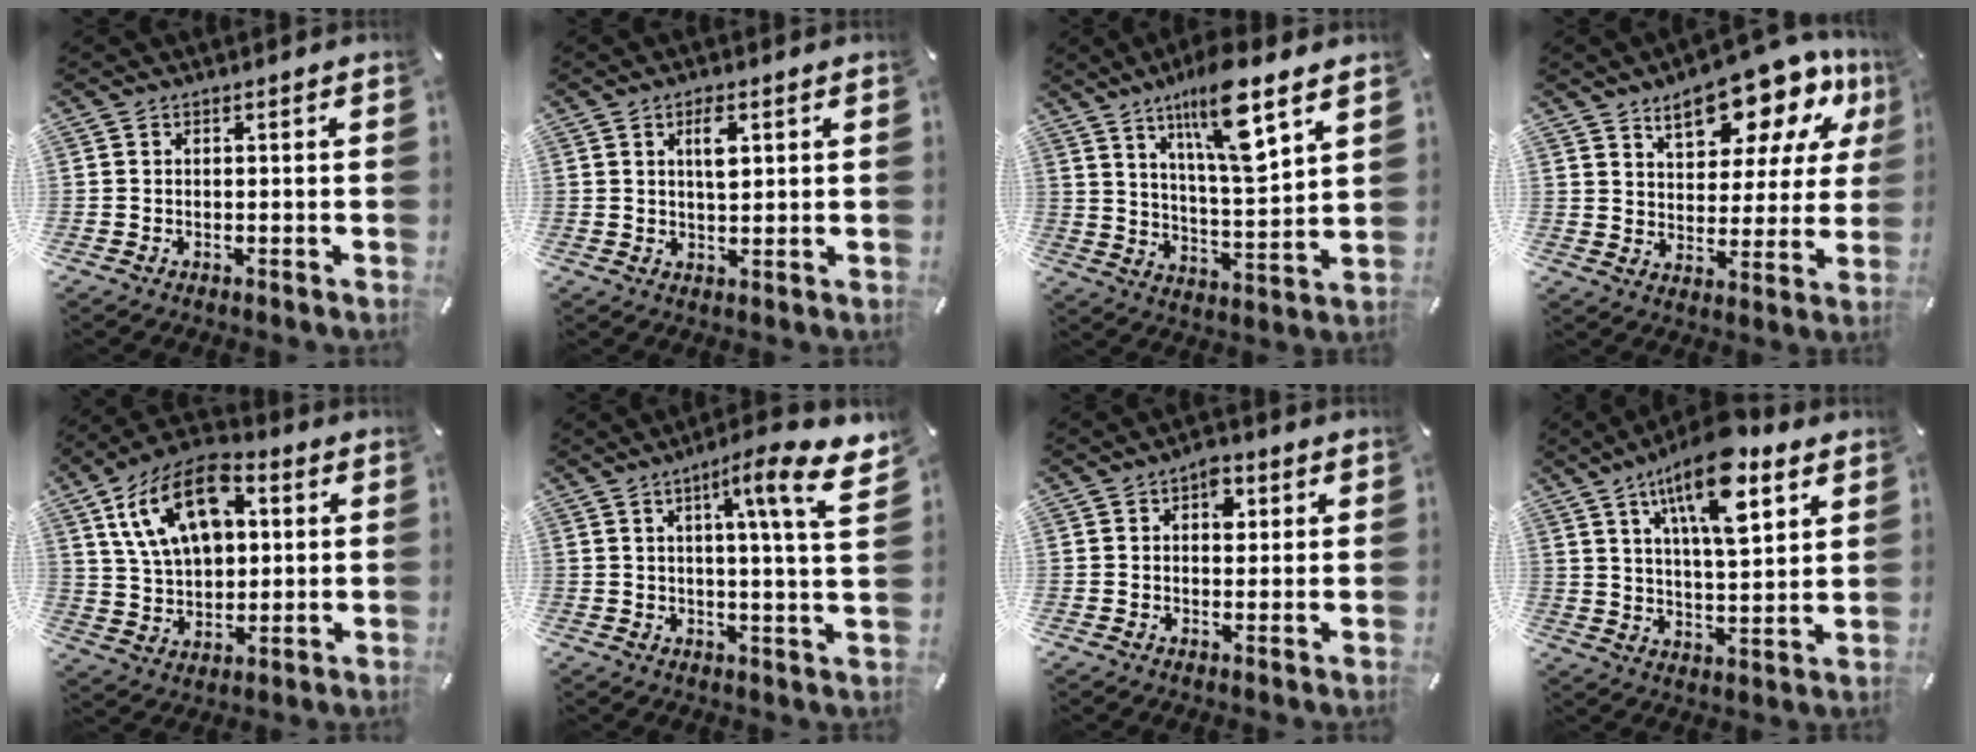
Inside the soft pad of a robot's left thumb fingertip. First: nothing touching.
{"total": 4.5, "force": [1.7, 1.9, 3.8], "torque": [-0.057, -0.004, 0.022]}
{"total": 15.6, "force": [9.9, 3.8, 11.4], "torque": [-0.194, -0.049, 0.161]}
{"total": 17.6, "force": [11.9, 8.2, 10.0], "torque": [-0.145, -0.066, 0.201]}
{"total": 16.6, "force": [6.1, 11.0, 10.8], "torque": [-0.215, -0.009, 0.109]}
{"total": 13.3, "force": [5.9, 1.2, 11.9], "torque": [-0.168, -0.032, 0.081]}
{"total": 4.2, "force": [1.4, 2.8, 2.7], "torque": [-0.019, -0.008, 0.015]}
{"total": 16.0, "force": [9.3, 5.9, 11.6], "torque": [-0.210, -0.031, 0.153]}